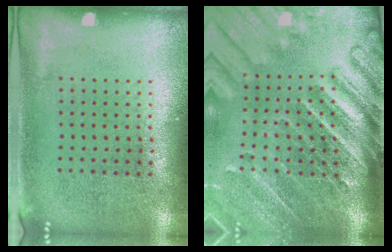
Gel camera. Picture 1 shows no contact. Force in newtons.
{"total": 4.3, "press": 3.4, "slide": 2.7}